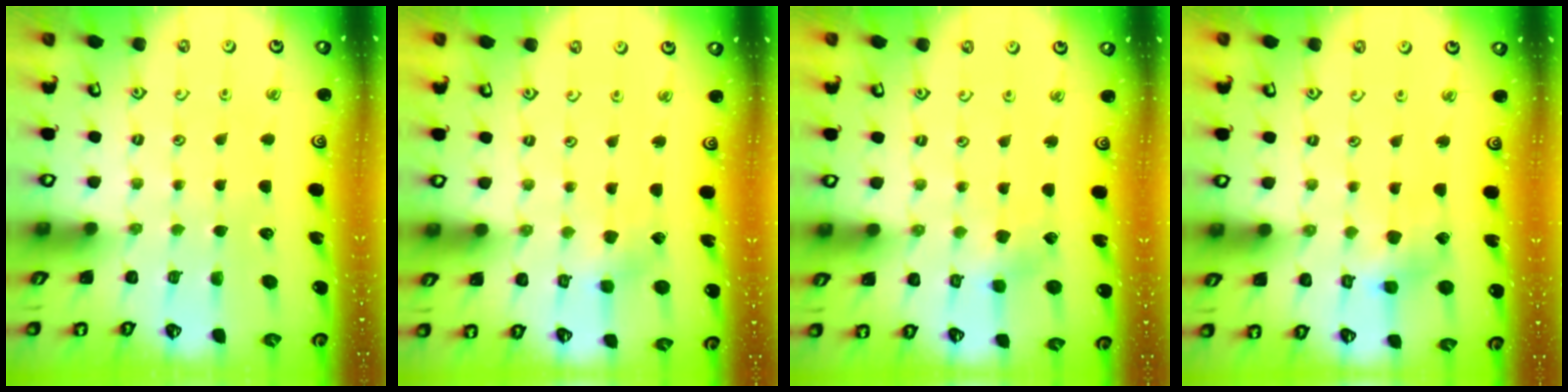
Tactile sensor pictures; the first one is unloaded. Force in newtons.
{"total": 2.1, "press": 2.1, "slide": 0.0}
{"total": 3.2, "press": 3.2, "slide": 0.4}
{"total": 4.6, "press": 4.6, "slide": 0.4}